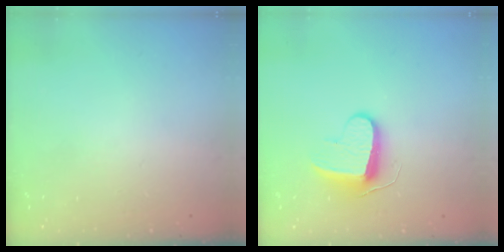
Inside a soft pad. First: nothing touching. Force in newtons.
{"total": 9.0, "press": 9.0, "slide": 0.5}